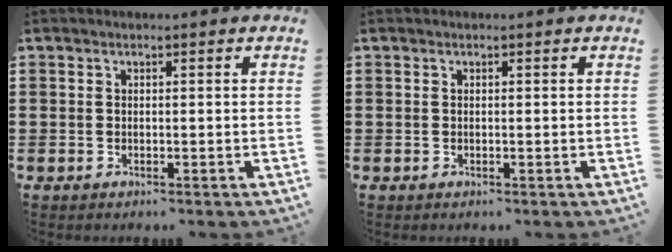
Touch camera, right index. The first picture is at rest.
{"total": 0.0}